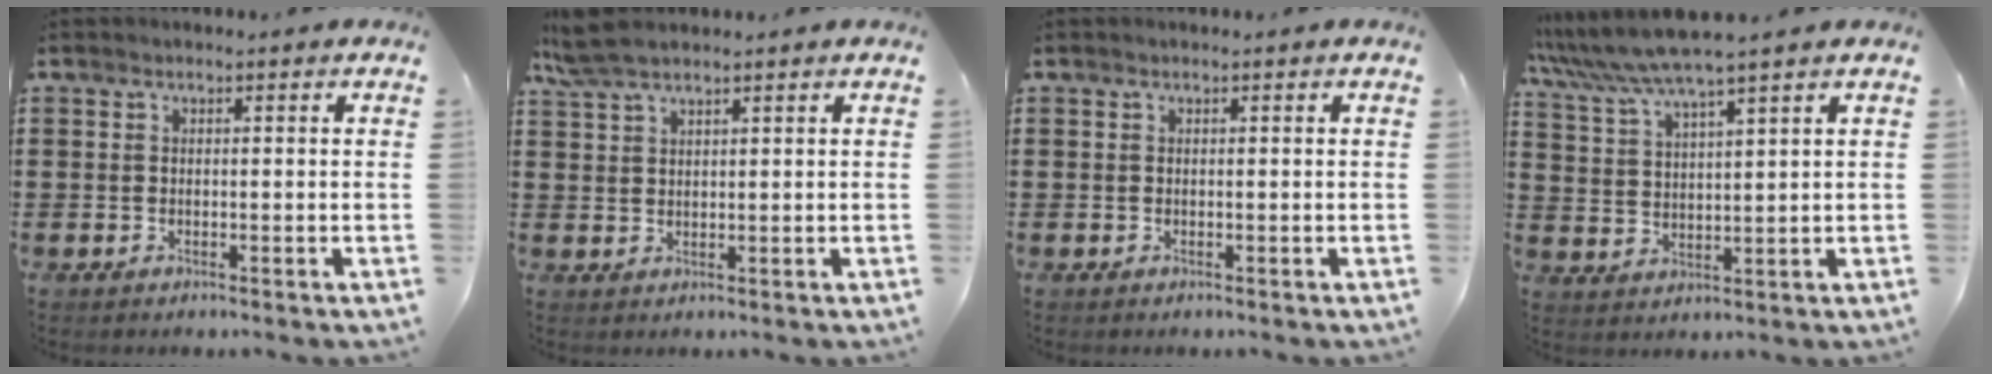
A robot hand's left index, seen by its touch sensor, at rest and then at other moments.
{"total": 4.5, "force": [3.6, 0.9, 2.6], "torque": [-0.067, -0.002, 0.064]}
{"total": 0.0}
{"total": 6.2, "force": [5.2, -0.2, 3.3], "torque": [-0.081, -0.022, 0.091]}